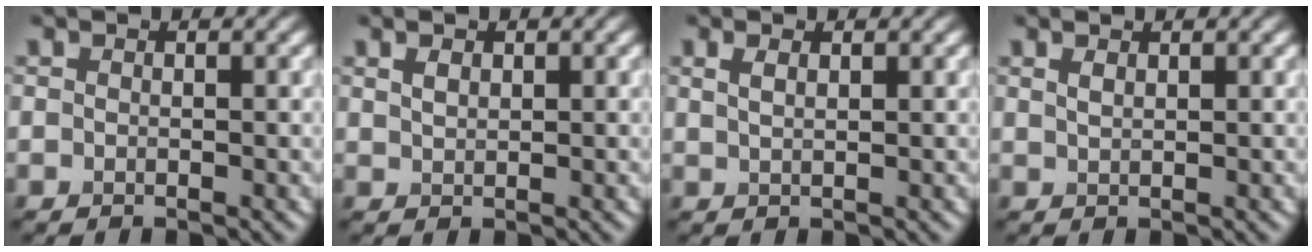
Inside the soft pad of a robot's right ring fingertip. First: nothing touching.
{"total": 1.2, "force": [0.7, 0.6, 0.8], "torque": [-0.016, 0.001, 0.016]}
{"total": 1.3, "force": [0.8, 0.5, 0.9], "torque": [-0.017, 0.003, 0.017]}
{"total": 1.0, "force": [0.8, 0.3, 0.6], "torque": [-0.013, 0.002, 0.016]}